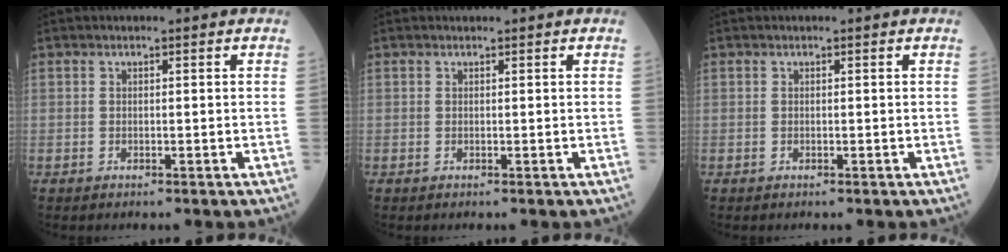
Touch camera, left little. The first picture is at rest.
{"total": 0.0}
{"total": 0.0}